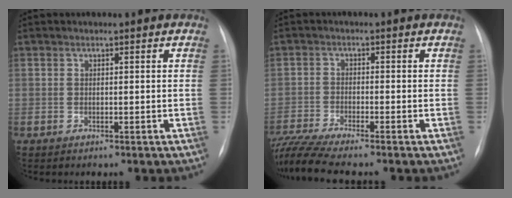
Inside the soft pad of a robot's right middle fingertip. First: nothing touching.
{"total": 7.9, "force": [-7.0, -1.1, 3.4], "torque": [-0.064, -0.019, -0.123]}